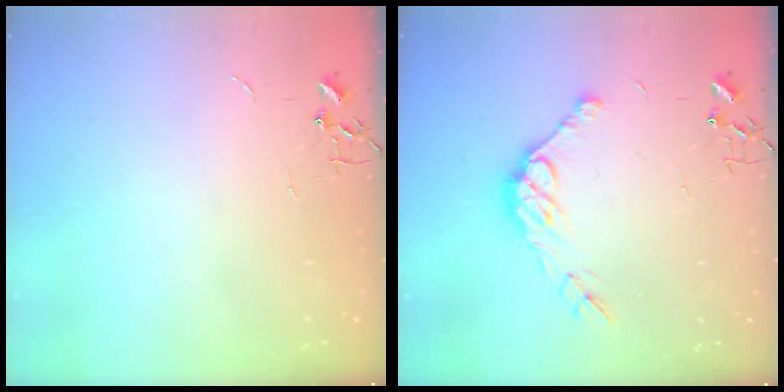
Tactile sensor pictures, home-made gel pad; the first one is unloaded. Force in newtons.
{"total": 10.9, "press": 10.8, "slide": 0.9}